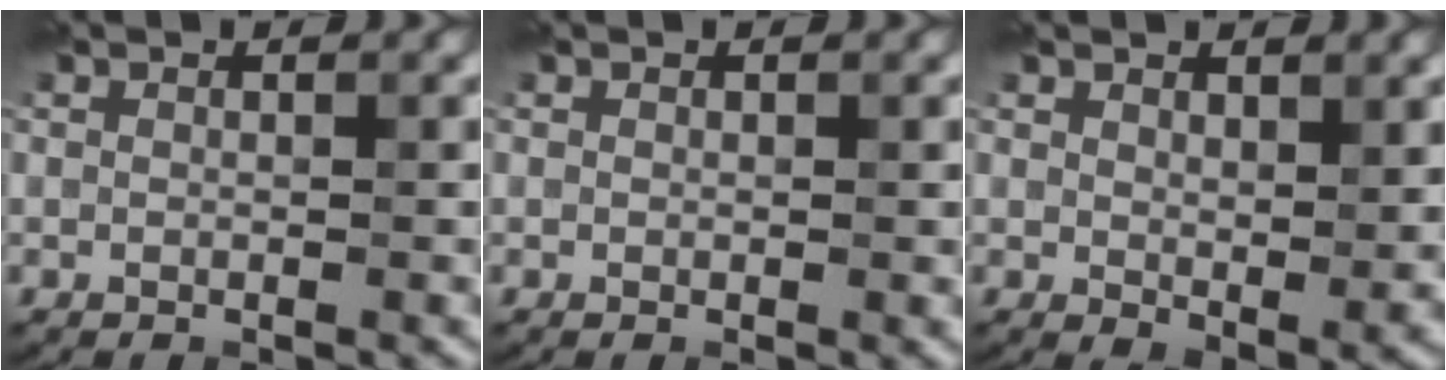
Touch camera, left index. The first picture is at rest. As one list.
[{"total": 0.5, "force": [0.1, 0.2, 0.5], "torque": [-0.006, 0.000, 0.002]}, {"total": 2.9, "force": [1.2, 1.4, 2.2], "torque": [-0.037, -0.009, 0.028]}]